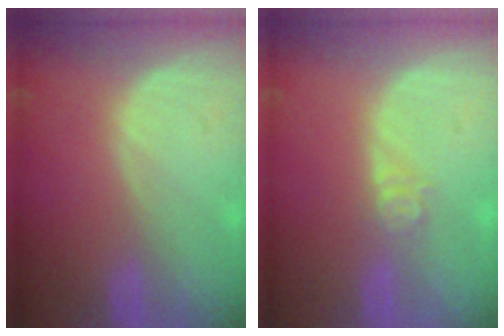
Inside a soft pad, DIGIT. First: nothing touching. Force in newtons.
{"total": 2.7, "press": 2.2, "slide": 1.5}